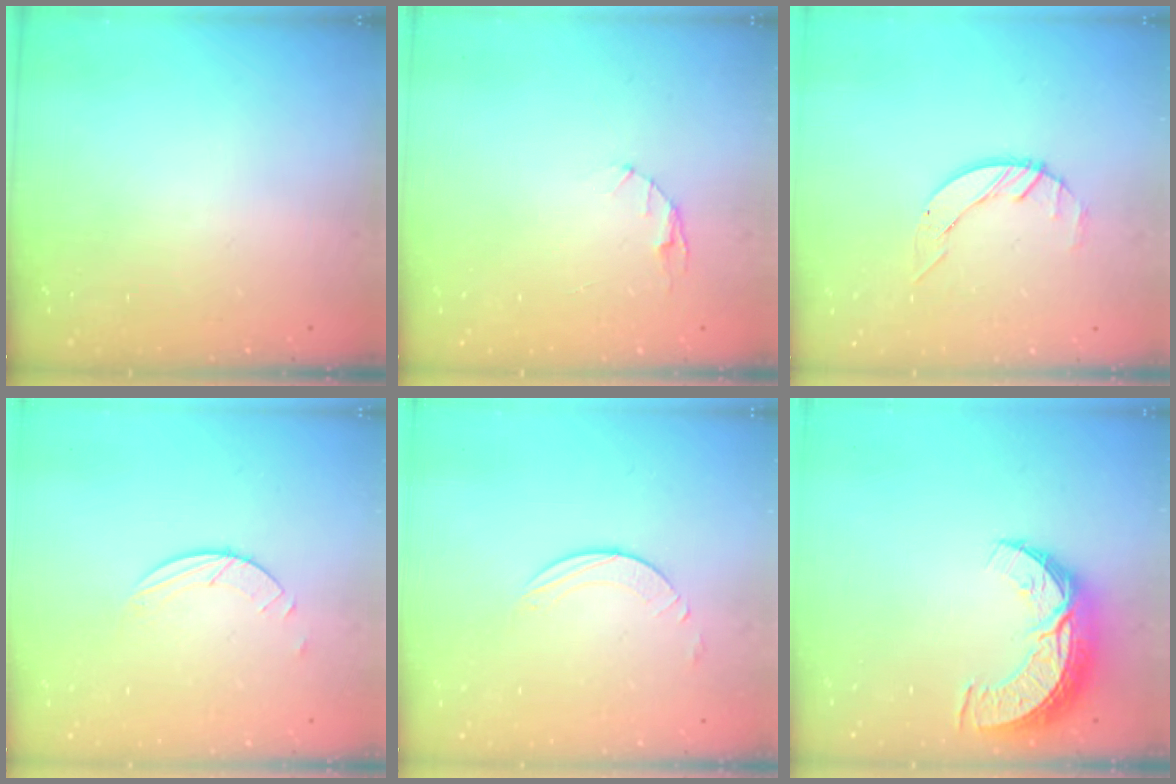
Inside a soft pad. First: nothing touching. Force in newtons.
{"total": 2.9, "press": 2.9, "slide": 0.4}
{"total": 3.3, "press": 3.3, "slide": 0.4}
{"total": 2.0, "press": 2.0, "slide": 0.2}
{"total": 3.2, "press": 3.2, "slide": 0.3}
{"total": 9.7, "press": 9.7, "slide": 0.7}